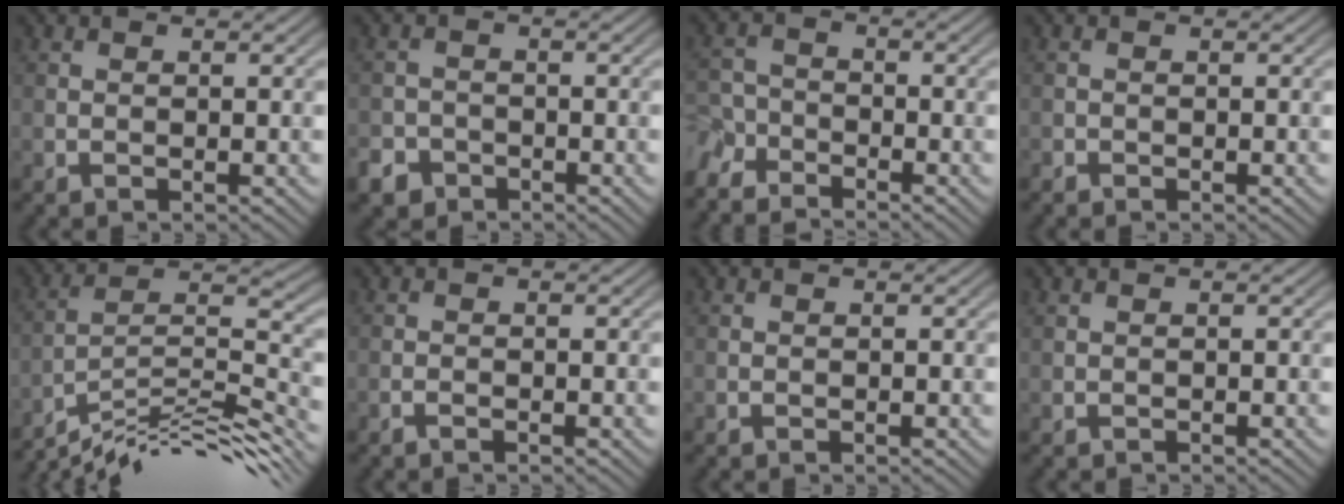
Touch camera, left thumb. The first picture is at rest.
{"total": 3.2, "force": [-2.4, 2.0, 0.8], "torque": [-0.016, -0.002, -0.050]}
{"total": 4.9, "force": [-4.3, 1.9, 1.4], "torque": [-0.036, -0.008, -0.100]}
{"total": 0.7, "force": [-0.6, 0.2, 0.0], "torque": [0.001, -0.002, -0.013]}
{"total": 13.9, "force": [-11.3, 2.7, 7.6], "torque": [-0.138, 0.019, -0.196]}
{"total": 0.6, "force": [-0.5, 0.0, 0.3], "torque": [-0.004, 0.001, -0.011]}
{"total": 0.0}
{"total": 0.0}